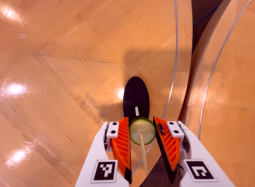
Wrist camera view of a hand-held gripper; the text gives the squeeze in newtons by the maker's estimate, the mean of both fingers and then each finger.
{"total": 7.7, "left": 7.6, "right": 7.9}